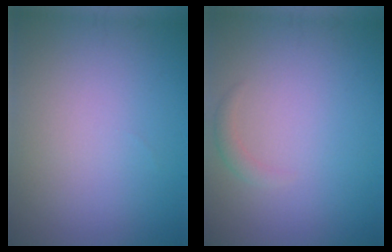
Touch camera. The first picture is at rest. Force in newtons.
{"total": 1.0, "press": 1.0, "slide": 0.0}